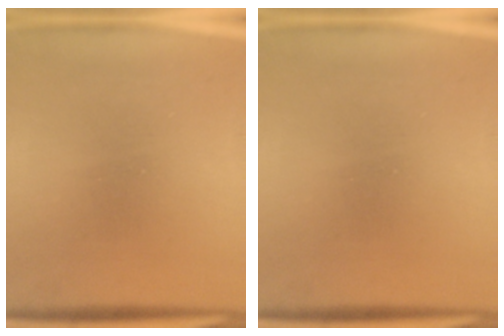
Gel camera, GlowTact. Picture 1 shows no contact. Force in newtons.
{"total": 0.0}